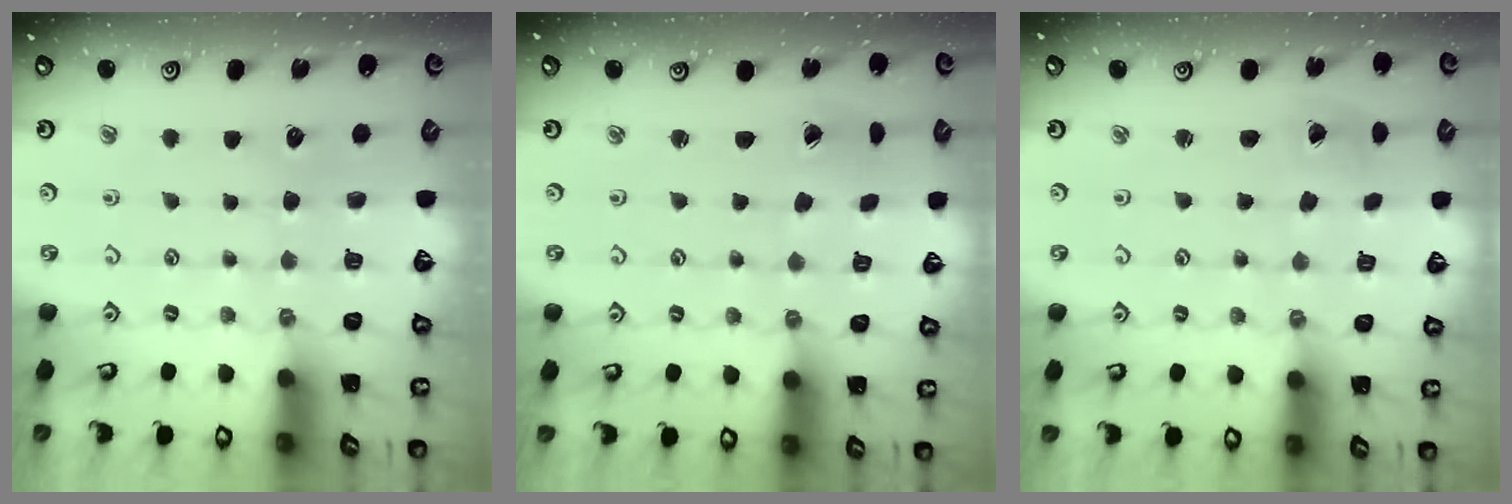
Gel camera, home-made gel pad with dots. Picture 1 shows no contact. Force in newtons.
{"total": 1.7, "press": 1.7, "slide": 0.1}
{"total": 2.1, "press": 2.1, "slide": 0.1}